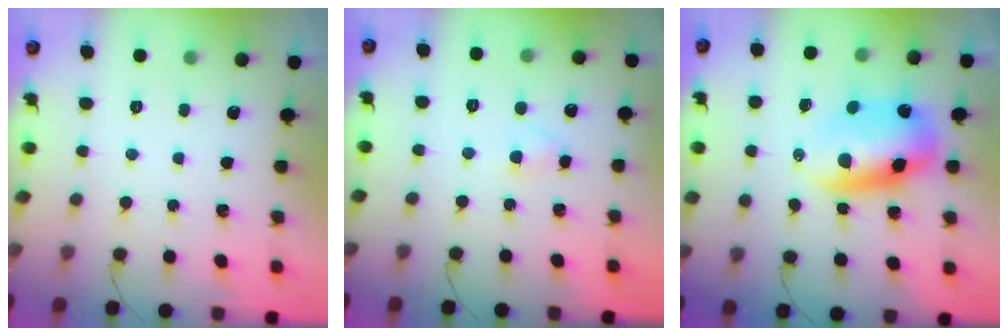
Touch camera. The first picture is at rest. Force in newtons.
{"total": 2.3, "press": 2.1, "slide": 1.0}
{"total": 10.8, "press": 10.4, "slide": 2.9}